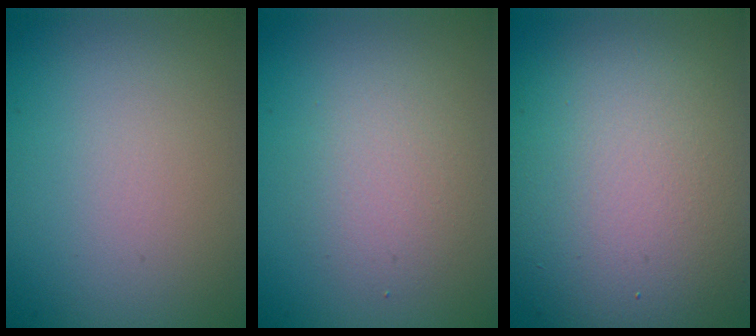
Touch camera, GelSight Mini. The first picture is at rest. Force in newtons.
{"total": 2.4, "press": 2.4, "slide": 0.0}
{"total": 11.8, "press": 11.8, "slide": 0.5}